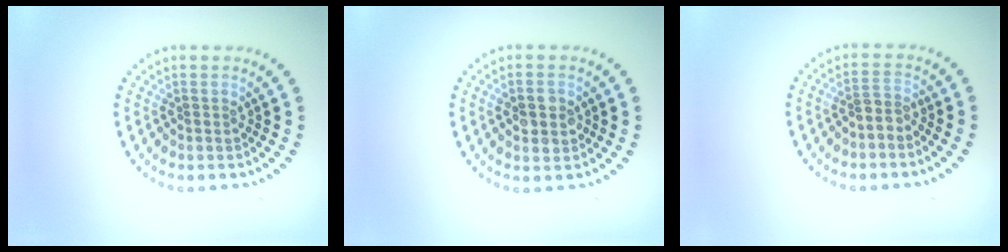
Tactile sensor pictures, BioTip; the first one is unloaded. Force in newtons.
{"total": 2.7, "press": 2.7, "slide": 0.1}
{"total": 1.4, "press": 0.9, "slide": 1.0}